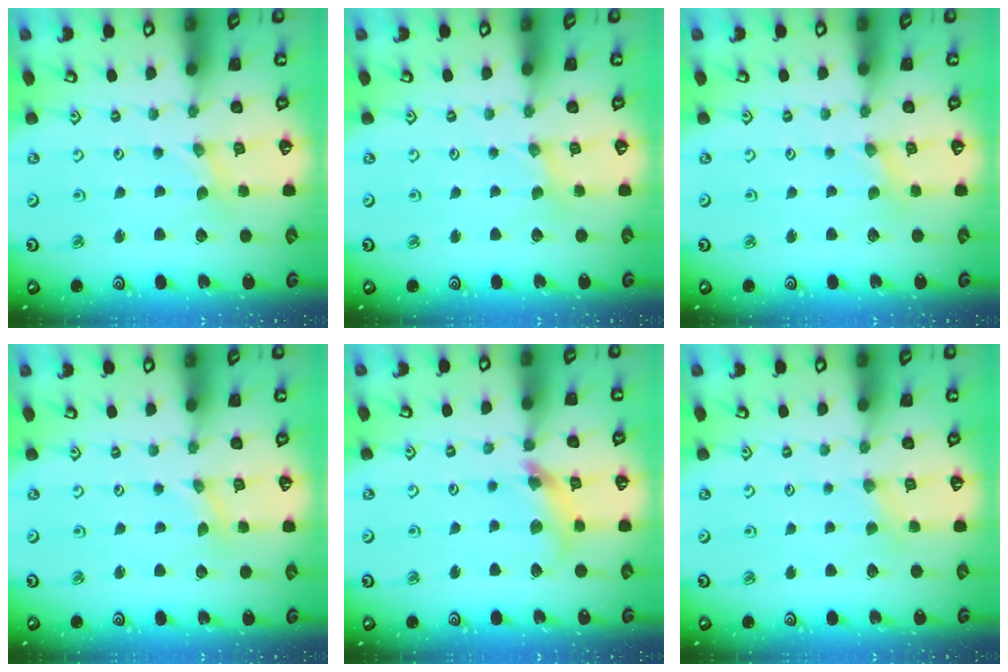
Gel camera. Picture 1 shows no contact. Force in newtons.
{"total": 0.7, "press": 0.7, "slide": 0.1}
{"total": 0.0}
{"total": 0.0}
{"total": 12.1, "press": 12.0, "slide": 1.5}
{"total": 2.0, "press": 2.0, "slide": 0.4}